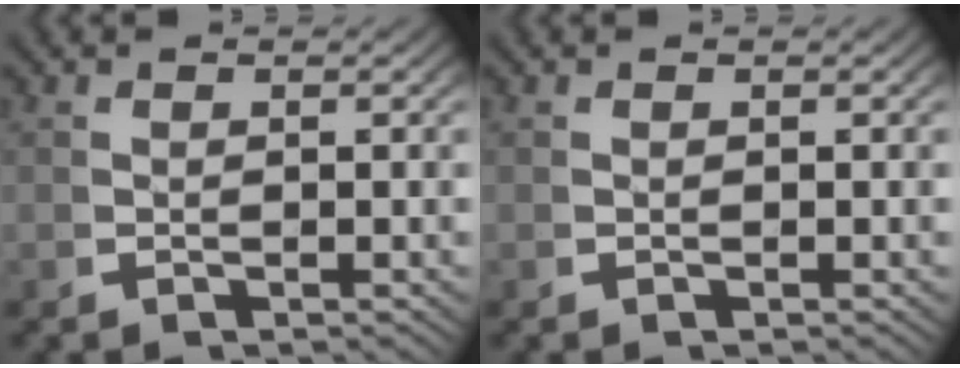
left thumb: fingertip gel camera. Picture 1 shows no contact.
{"total": 0.0}